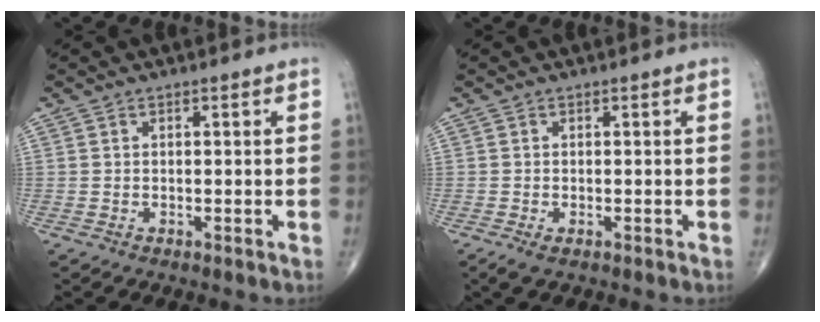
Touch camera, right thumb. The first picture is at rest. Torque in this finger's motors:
{"motor_torque": [0.73, 0.32, 0.12, -0.29, 0.00]}